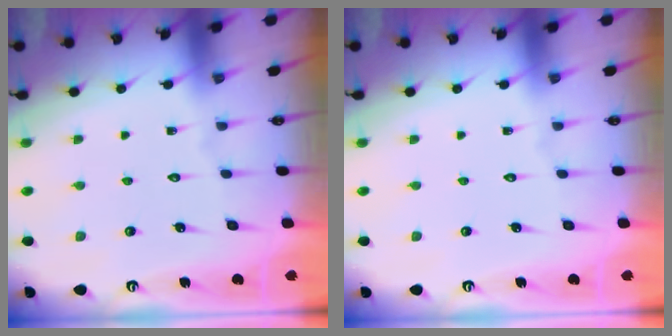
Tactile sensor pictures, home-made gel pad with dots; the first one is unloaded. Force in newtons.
{"total": 0.0}